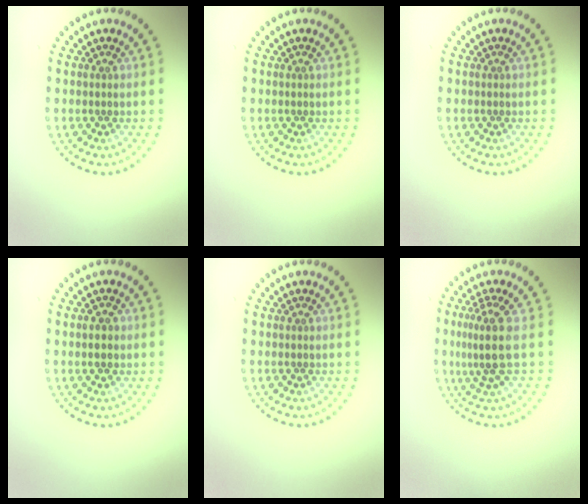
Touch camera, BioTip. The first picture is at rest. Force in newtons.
{"total": 0.0}
{"total": 0.0}
{"total": 1.9, "press": 1.9, "slide": 0.1}
{"total": 0.0}
{"total": 3.5, "press": 2.5, "slide": 2.5}